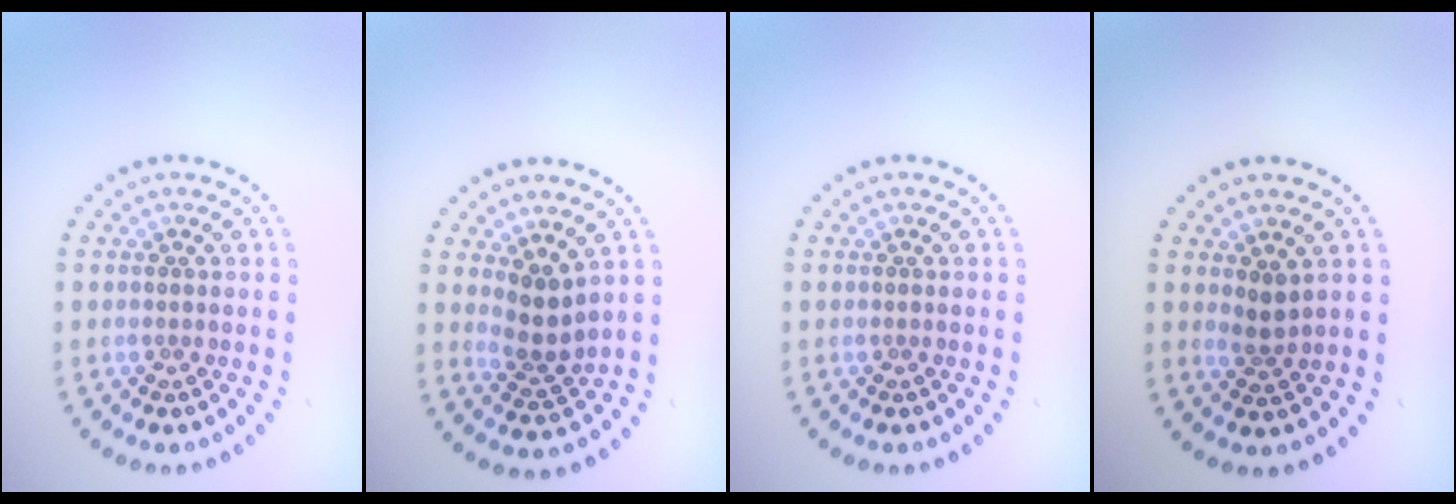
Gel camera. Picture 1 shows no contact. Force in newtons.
{"total": 2.6, "press": 1.9, "slide": 1.7}
{"total": 0.0}
{"total": 1.6, "press": 1.3, "slide": 0.9}